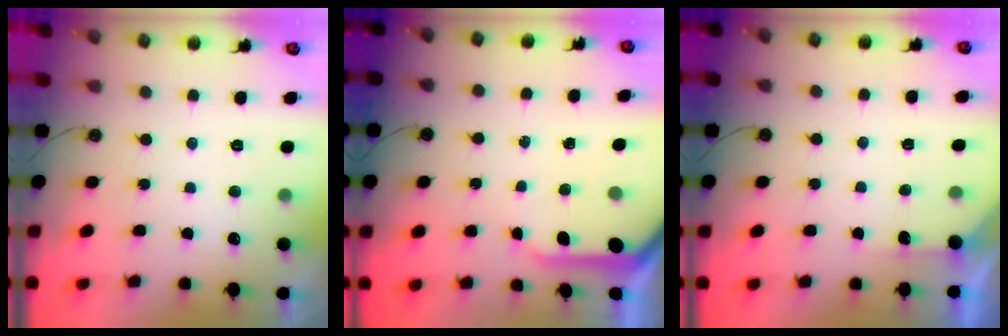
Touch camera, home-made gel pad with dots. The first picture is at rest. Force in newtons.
{"total": 7.2, "press": 7.2, "slide": 0.7}
{"total": 3.1, "press": 3.1, "slide": 0.4}